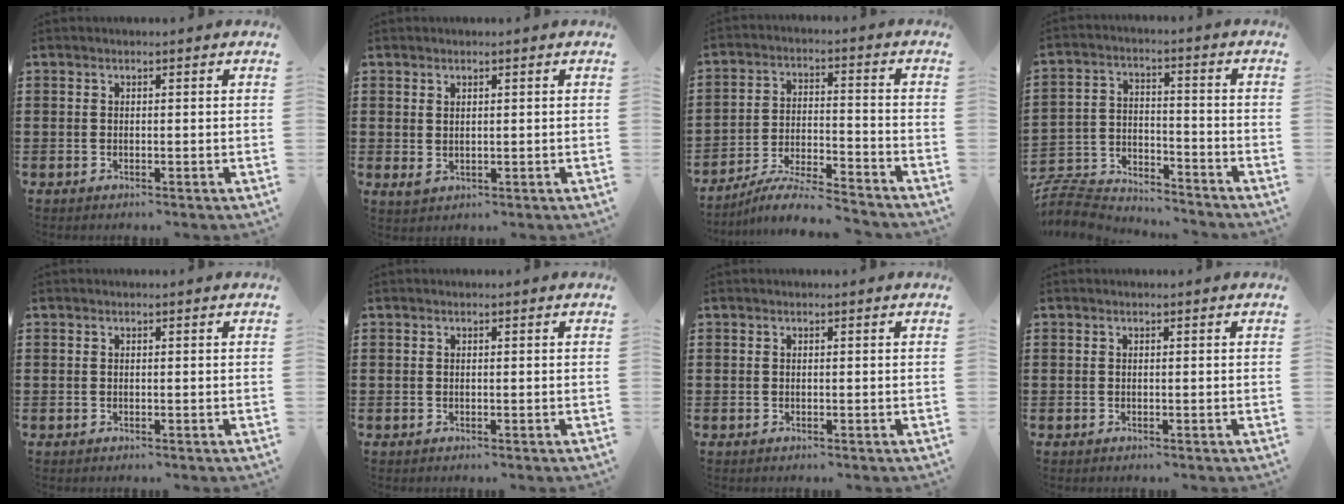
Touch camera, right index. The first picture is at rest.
{"total": 1.5, "force": [0.9, 0.7, 1.0], "torque": [-0.021, -0.002, 0.019]}
{"total": 6.8, "force": [-6.4, 0.2, 2.3], "torque": [-0.044, 0.006, -0.123]}
{"total": 7.7, "force": [-7.5, 1.7, 1.0], "torque": [-0.033, 0.017, -0.152]}
{"total": 0.0}
{"total": 0.0}
{"total": 0.0}
{"total": 0.0}